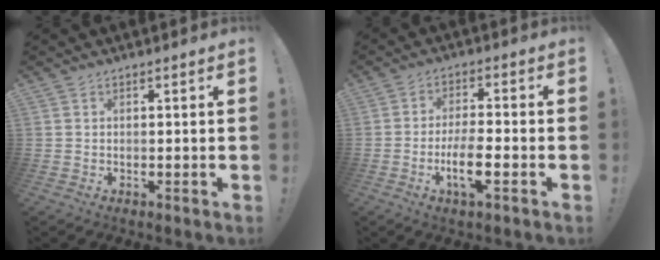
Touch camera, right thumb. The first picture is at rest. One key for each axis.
{"total": 8.8, "fx": -3.1, "fy": 2.3, "fz": 7.9, "tx": -0.158, "ty": 0.002, "tz": -0.057}